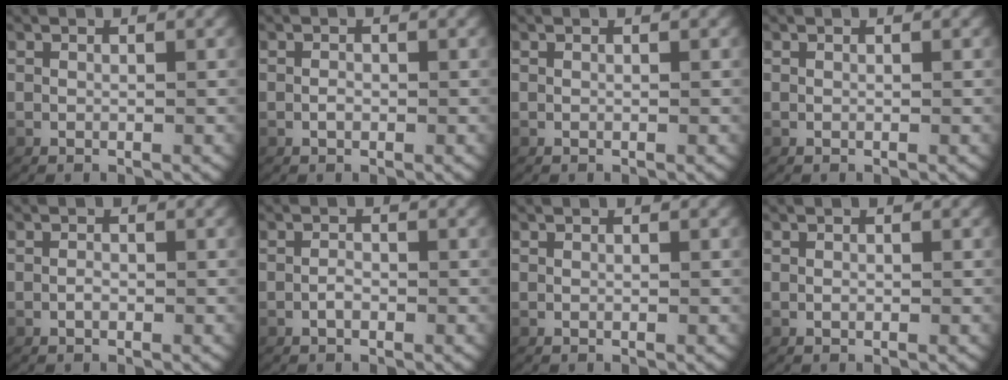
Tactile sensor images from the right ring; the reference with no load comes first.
{"total": 0.6, "force": [-0.4, 0.3, 0.4], "torque": [-0.015, -0.007, -0.002]}
{"total": 0.0}
{"total": 0.0}
{"total": 0.6, "force": [-0.4, 0.2, 0.4], "torque": [-0.013, -0.005, -0.004]}
{"total": 1.0, "force": [-0.7, 0.4, 0.6], "torque": [-0.019, -0.007, -0.009]}
{"total": 0.0}
{"total": 0.0}